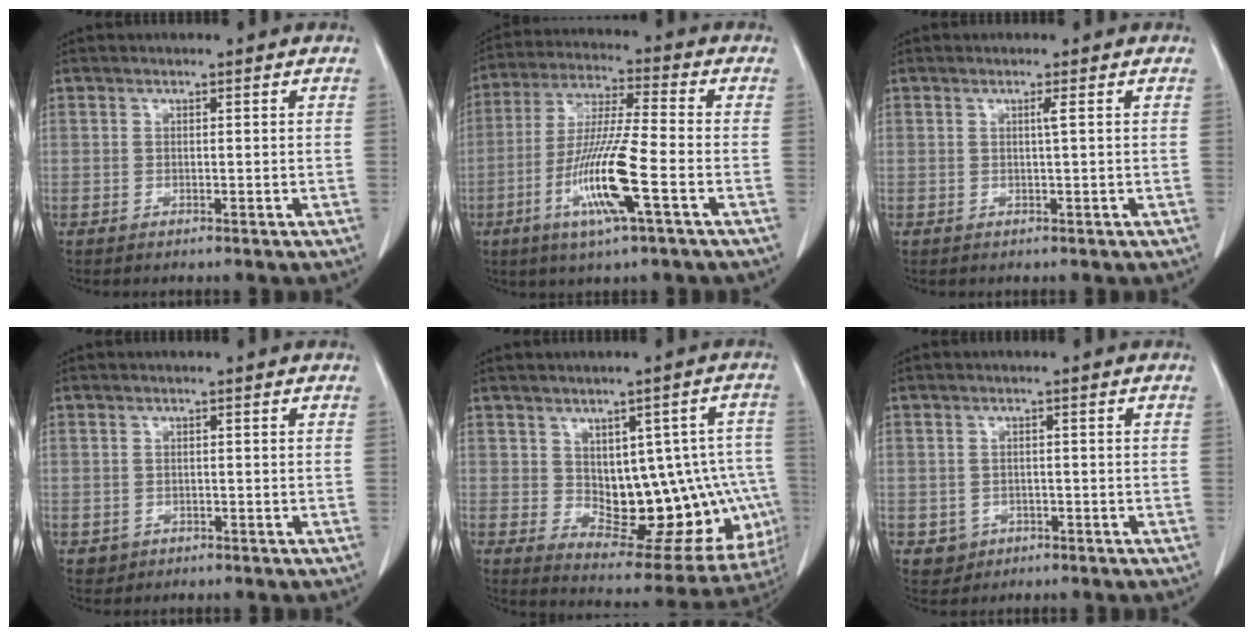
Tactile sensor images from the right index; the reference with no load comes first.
{"total": 13.0, "force": [-4.6, 0.2, 12.2], "torque": [-0.244, -0.015, -0.090]}
{"total": 0.8, "force": [0.2, -0.3, 0.7], "torque": [-0.015, -0.002, 0.006]}
{"total": 1.5, "force": [-0.5, 1.4, 0.0], "torque": [-0.001, 0.005, -0.001]}
{"total": 18.0, "force": [-1.2, 9.0, 15.5], "torque": [-0.150, 0.024, 0.014]}
{"total": 2.8, "force": [-0.9, 2.6, 0.4], "torque": [0.000, 0.008, -0.004]}